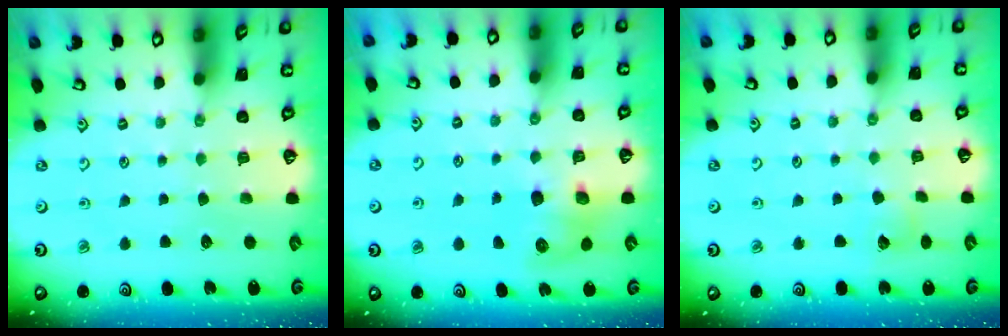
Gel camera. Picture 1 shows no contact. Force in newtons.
{"total": 8.8, "press": 8.7, "slide": 0.9}
{"total": 2.5, "press": 2.5, "slide": 0.3}